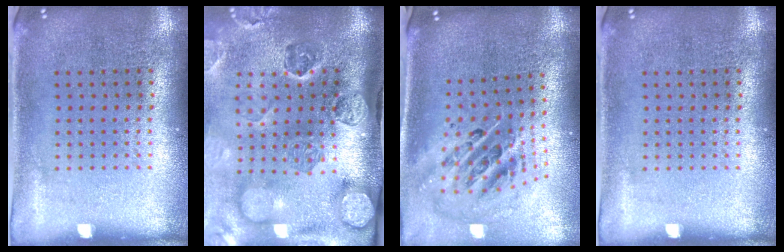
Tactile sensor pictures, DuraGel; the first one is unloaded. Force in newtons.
{"total": 4.8, "press": 3.5, "slide": 3.3}
{"total": 2.7, "press": 1.9, "slide": 2.0}
{"total": 0.0}